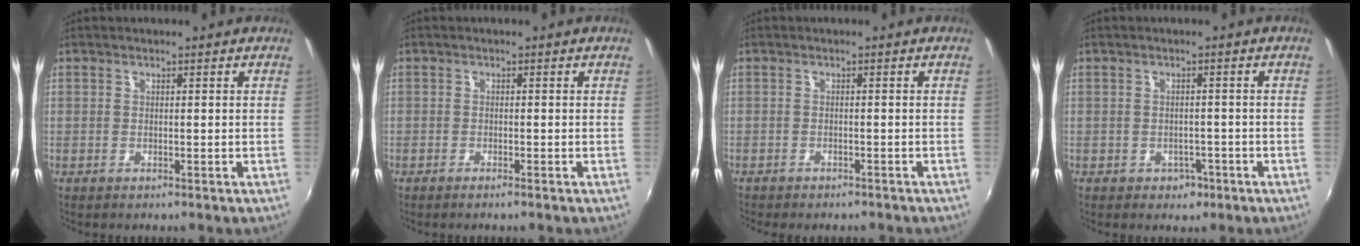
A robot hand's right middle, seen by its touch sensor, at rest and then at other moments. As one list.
[{"total": 1.0, "force": [-0.9, -0.1, 0.5], "torque": [-0.013, -0.002, -0.018]}, {"total": 3.5, "force": [-3.1, 0.9, 1.2], "torque": [-0.030, -0.012, -0.044]}, {"total": 3.1, "force": [-1.5, 2.5, 1.0], "torque": [-0.023, 0.000, -0.015]}]